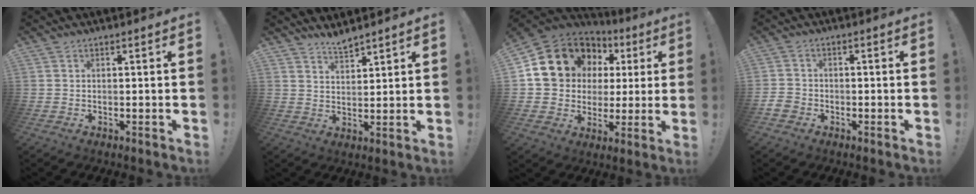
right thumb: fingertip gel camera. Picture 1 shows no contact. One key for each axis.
{"total": 4.5, "fx": 4.3, "fy": 1.0, "fz": 1.0, "tx": -0.014, "ty": -0.031, "tz": 0.077}
{"total": 16.8, "fx": 7.5, "fy": 13.4, "fz": 6.8, "tx": -0.106, "ty": -0.038, "tz": 0.166}
{"total": 3.4, "fx": -2.1, "fy": 2.4, "fz": 1.1, "tx": -0.030, "ty": 0.004, "tz": -0.040}